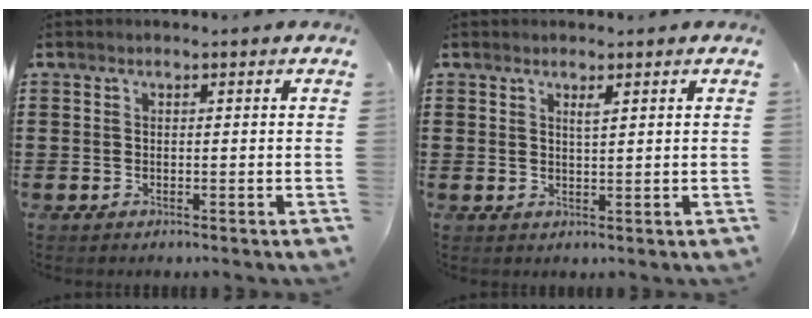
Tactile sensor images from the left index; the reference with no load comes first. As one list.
[{"total": 1.7, "force": [1.1, 0.3, 1.2], "torque": [-0.026, 0.001, 0.018]}]